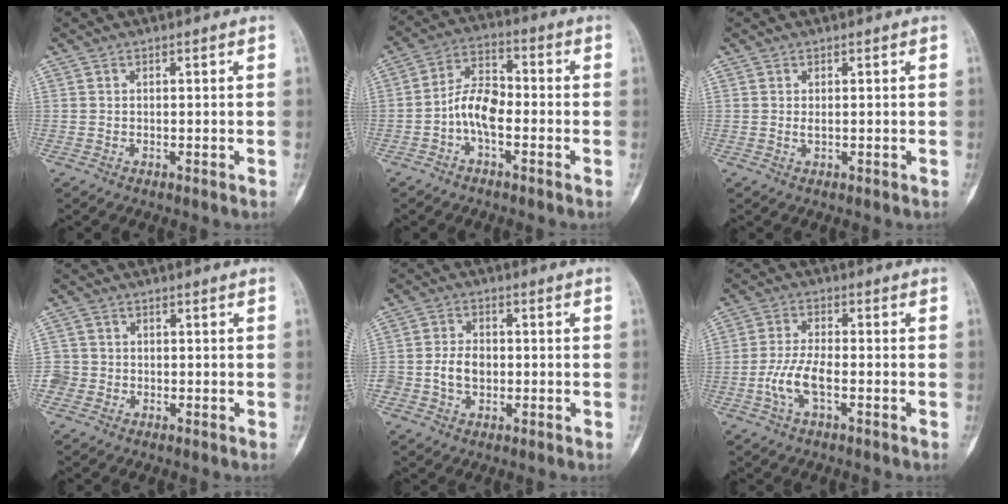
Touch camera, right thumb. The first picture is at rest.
{"total": 7.7, "force": [-2.2, 4.0, 6.2], "torque": [-0.112, 0.034, -0.050]}
{"total": 0.6, "force": [0.1, 0.2, 0.6], "torque": [-0.016, -0.003, 0.004]}
{"total": 3.3, "force": [-1.4, 3.0, 0.5], "torque": [-0.002, 0.015, -0.033]}
{"total": 5.5, "force": [-1.1, 4.0, 3.6], "torque": [-0.059, 0.016, -0.021]}
{"total": 6.5, "force": [-2.2, 2.4, 5.7], "torque": [-0.129, 0.016, -0.043]}